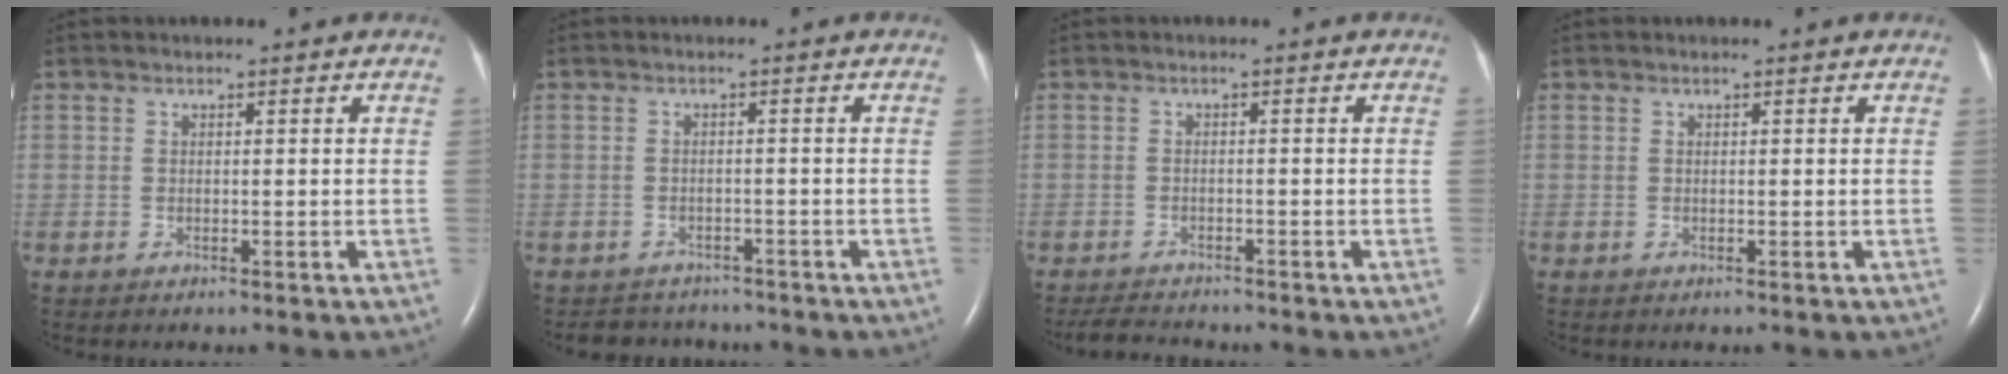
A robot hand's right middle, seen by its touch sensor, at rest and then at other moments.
{"total": 4.0, "force": [-3.7, 1.6, -0.4], "torque": [0.002, 0.002, -0.053]}
{"total": 4.1, "force": [-3.9, 0.5, 1.0], "torque": [-0.022, -0.016, -0.064]}
{"total": 0.0}